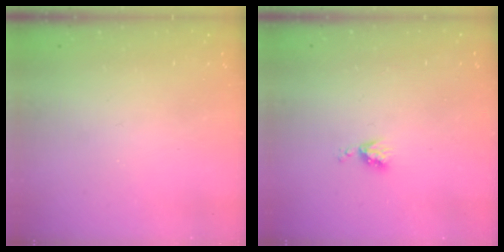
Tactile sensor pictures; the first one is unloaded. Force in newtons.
{"total": 4.0, "press": 4.0, "slide": 0.5}